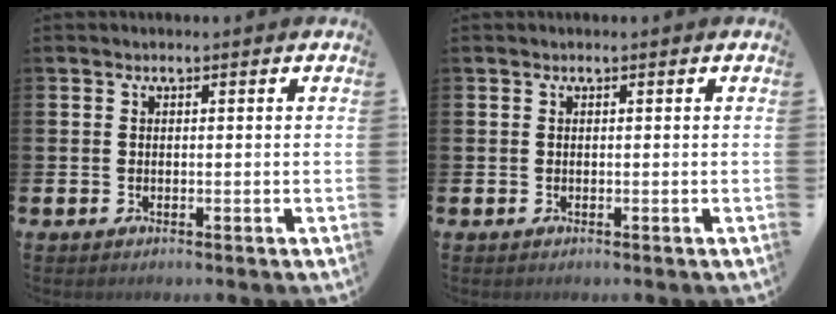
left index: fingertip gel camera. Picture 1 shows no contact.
{"total": 0.0}